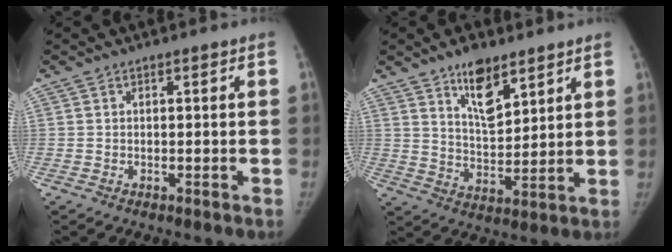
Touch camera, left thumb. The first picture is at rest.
{"total": 9.8, "force": [6.4, 4.1, 6.2], "torque": [-0.083, -0.047, 0.114]}